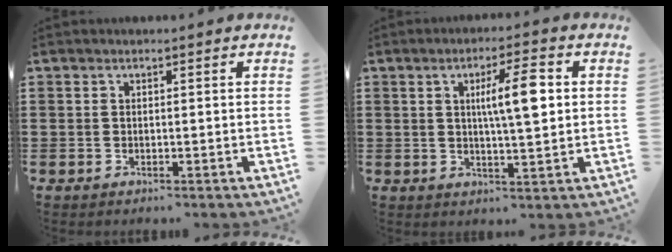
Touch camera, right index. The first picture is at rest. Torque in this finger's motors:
{"motor_torque": [0.47, -0.14, 0.39, 0.15]}